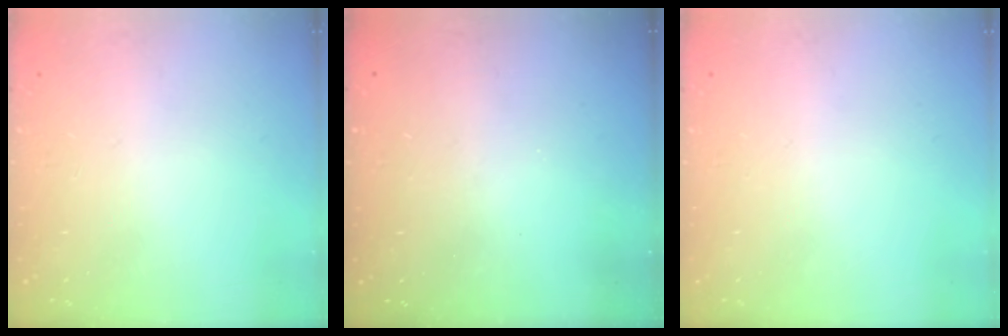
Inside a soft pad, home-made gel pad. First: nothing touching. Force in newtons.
{"total": 3.1, "press": 3.1, "slide": 0.1}
{"total": 0.0}